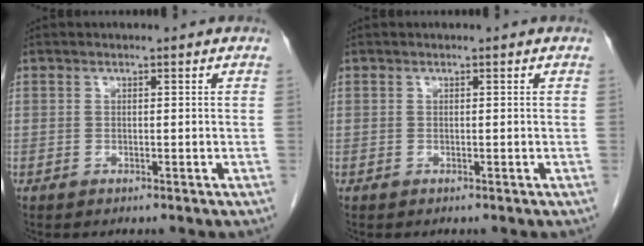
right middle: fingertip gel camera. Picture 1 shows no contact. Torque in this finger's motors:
{"motor_torque": [-0.32, 0.15, 0.00, -0.01]}